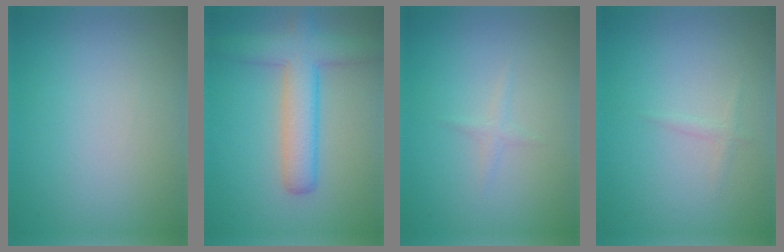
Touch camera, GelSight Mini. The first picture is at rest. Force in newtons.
{"total": 5.6, "press": 5.6, "slide": 0.1}
{"total": 0.8, "press": 0.8, "slide": 0.1}
{"total": 0.7, "press": 0.7, "slide": 0.0}